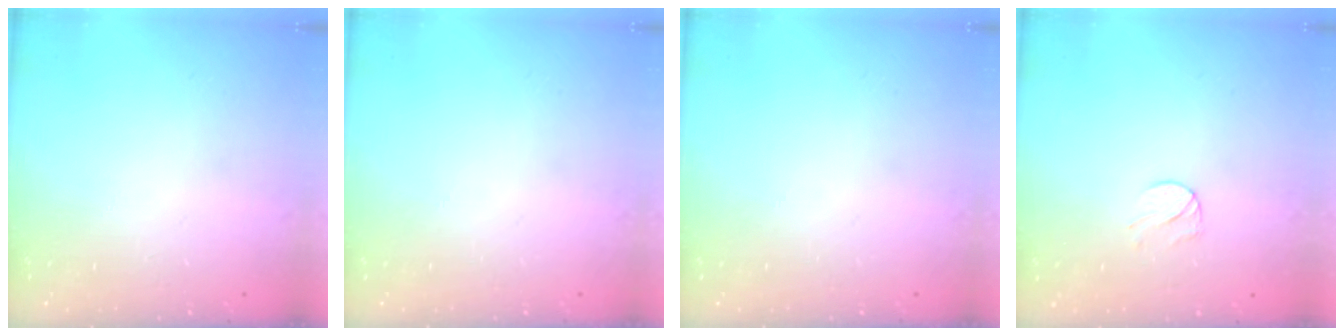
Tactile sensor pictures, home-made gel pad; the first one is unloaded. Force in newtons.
{"total": 0.0}
{"total": 0.0}
{"total": 6.6, "press": 6.5, "slide": 0.6}